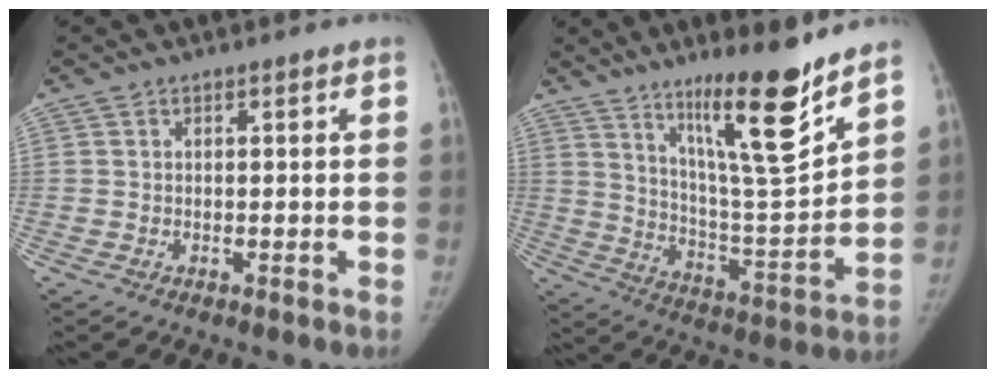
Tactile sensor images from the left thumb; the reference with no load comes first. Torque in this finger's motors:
{"motor_torque": [1.20, -0.40, 1.56, -1.21, 0.46]}